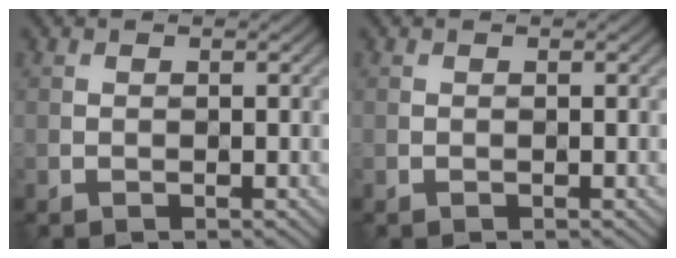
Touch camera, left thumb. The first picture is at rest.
{"total": 0.0}